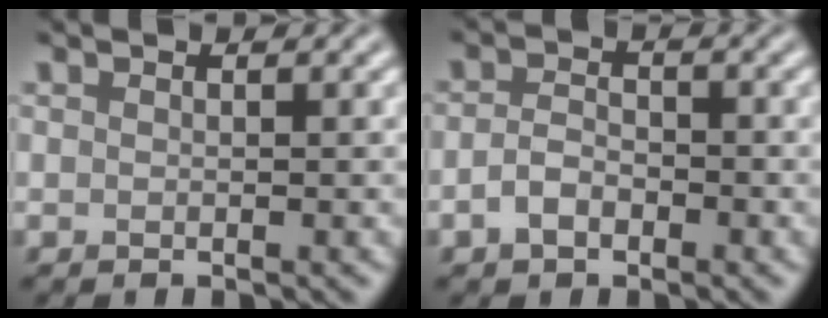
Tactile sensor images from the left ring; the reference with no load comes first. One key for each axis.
{"total": 2.4, "fx": -1.1, "fy": 1.5, "fz": 1.5, "tx": -0.030, "ty": 0.003, "tz": -0.026}